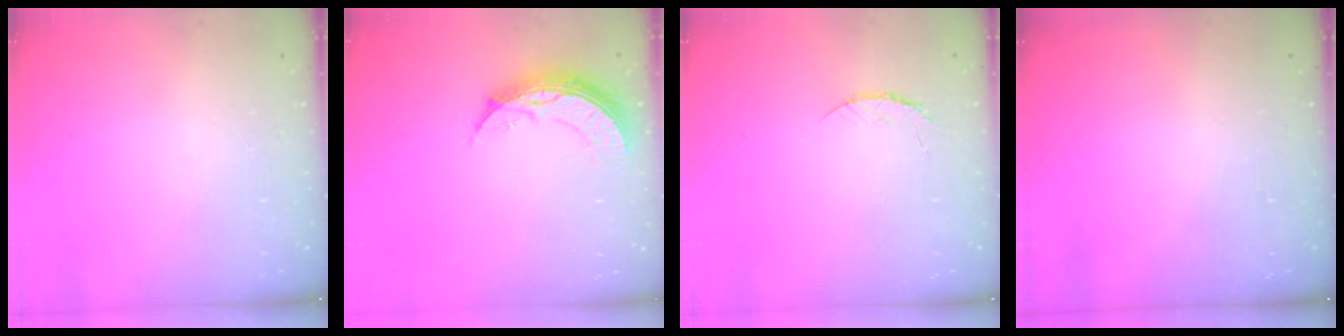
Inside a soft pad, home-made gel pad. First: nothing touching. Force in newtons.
{"total": 8.4, "press": 8.4, "slide": 0.8}
{"total": 4.7, "press": 4.6, "slide": 0.4}
{"total": 0.0}